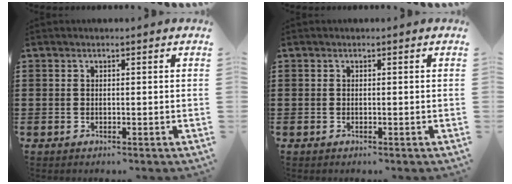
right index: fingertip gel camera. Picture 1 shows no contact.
{"total": 0.0}